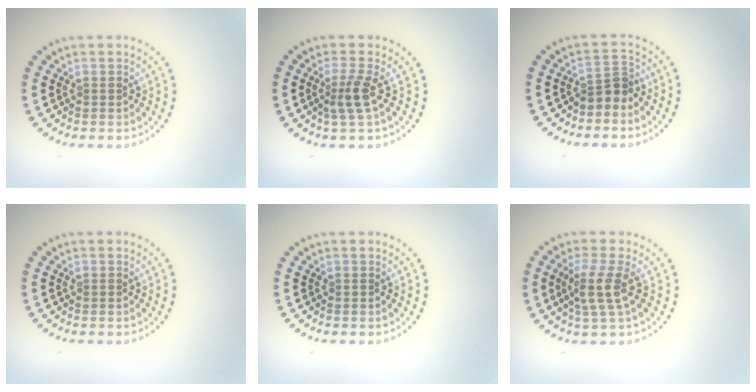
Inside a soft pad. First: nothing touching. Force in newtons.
{"total": 2.3, "press": 1.8, "slide": 1.5}
{"total": 2.4, "press": 1.9, "slide": 1.5}
{"total": 0.0}
{"total": 0.0}
{"total": 3.0, "press": 2.4, "slide": 1.9}